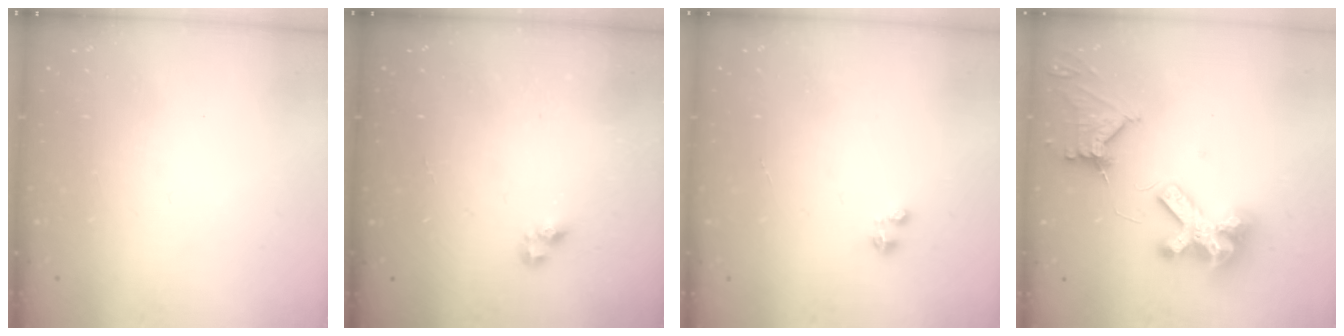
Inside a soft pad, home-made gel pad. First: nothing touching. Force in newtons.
{"total": 4.1, "press": 4.1, "slide": 0.5}
{"total": 0.0}
{"total": 12.6, "press": 12.5, "slide": 1.4}